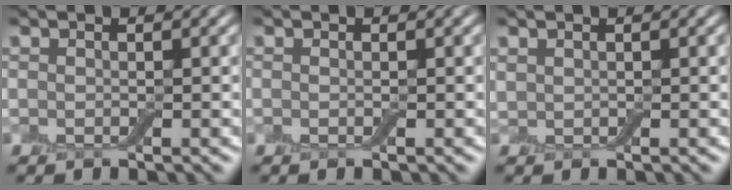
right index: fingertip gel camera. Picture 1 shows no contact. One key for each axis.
{"total": 0.0}
{"total": 0.6, "fx": 0.5, "fy": 0.3, "fz": 0.2, "tx": -0.007, "ty": 0.002, "tz": 0.014}